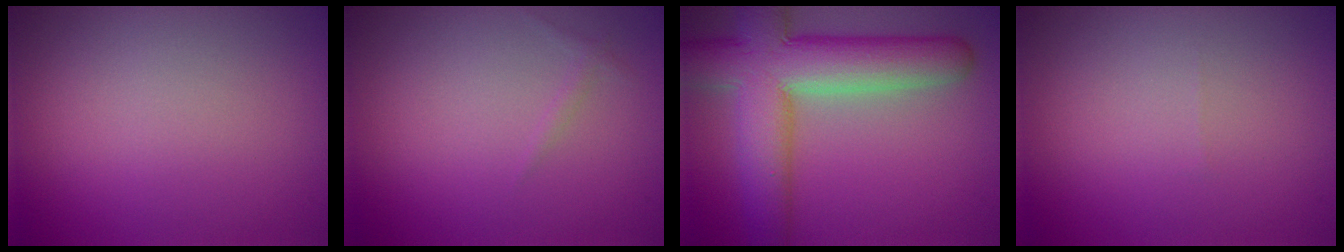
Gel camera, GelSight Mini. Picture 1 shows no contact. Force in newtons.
{"total": 0.5, "press": 0.5, "slide": 0.1}
{"total": 10.2, "press": 10.2, "slide": 0.8}
{"total": 0.0}